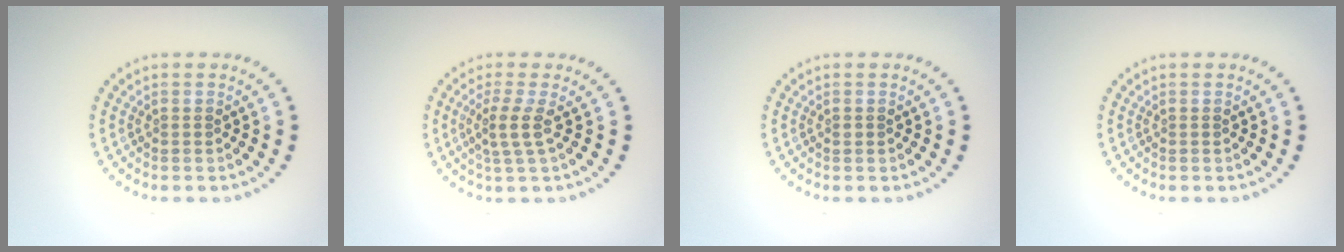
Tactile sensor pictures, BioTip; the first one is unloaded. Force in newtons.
{"total": 2.2, "press": 1.6, "slide": 1.6}
{"total": 0.5, "press": 0.4, "slide": 0.3}
{"total": 0.0}